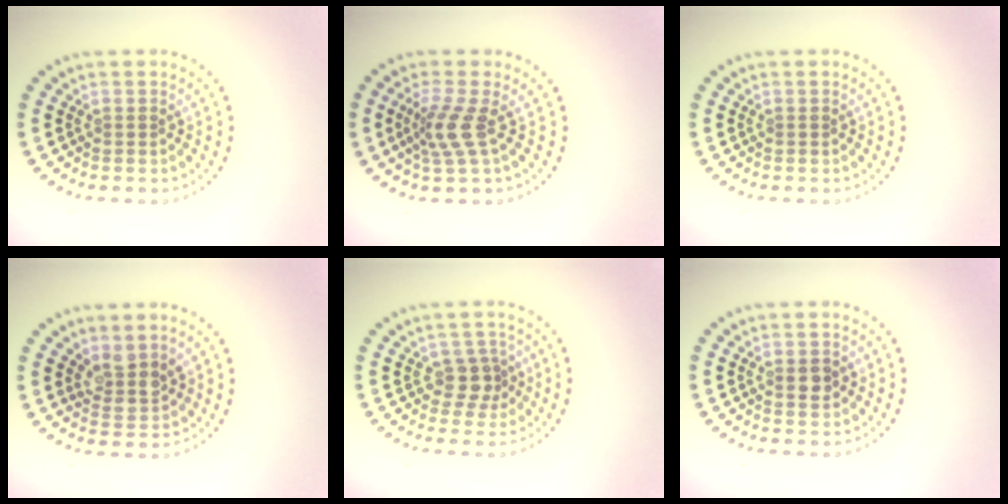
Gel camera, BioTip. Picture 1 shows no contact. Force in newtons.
{"total": 2.8, "press": 2.0, "slide": 2.0}
{"total": 0.0}
{"total": 2.6, "press": 2.2, "slide": 1.5}
{"total": 2.3, "press": 1.8, "slide": 1.3}
{"total": 1.4, "press": 1.4, "slide": 0.1}